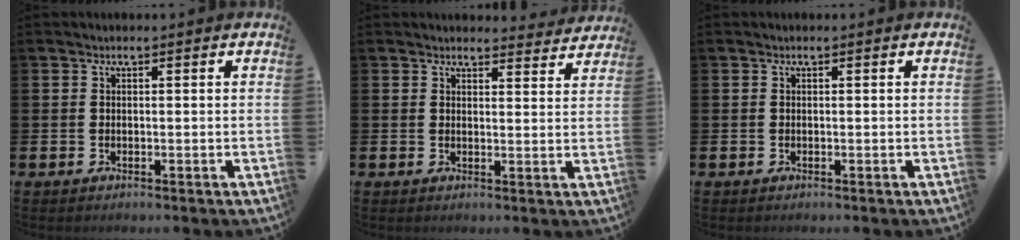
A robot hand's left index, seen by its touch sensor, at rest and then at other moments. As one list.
[{"total": 2.9, "force": [2.9, 0.5, 0.0], "torque": [0.013, -0.025, 0.048]}, {"total": 0.0}]